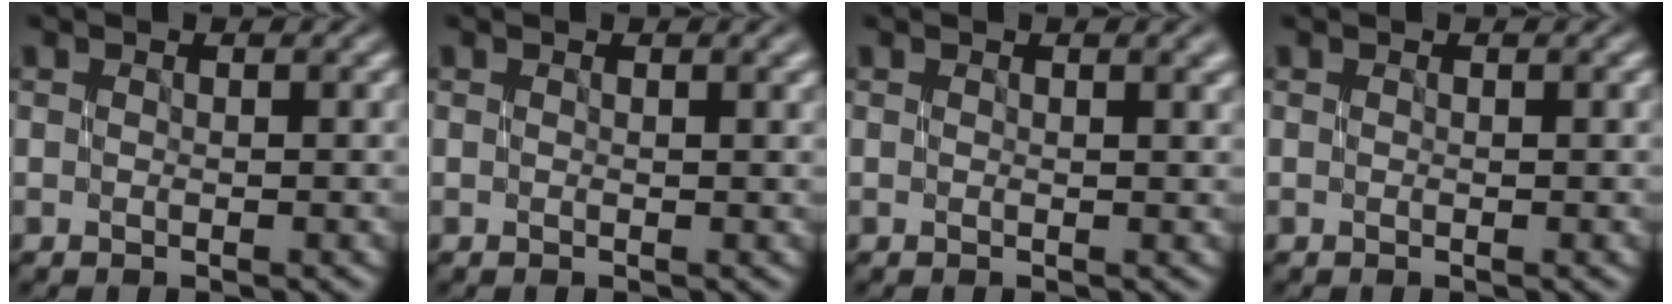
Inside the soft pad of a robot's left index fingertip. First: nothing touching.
{"total": 0.9, "force": [0.2, 0.3, 0.8], "torque": [-0.010, 0.000, 0.000]}
{"total": 1.6, "force": [0.4, 0.6, 1.4], "torque": [-0.012, 0.005, 0.001]}
{"total": 0.0}